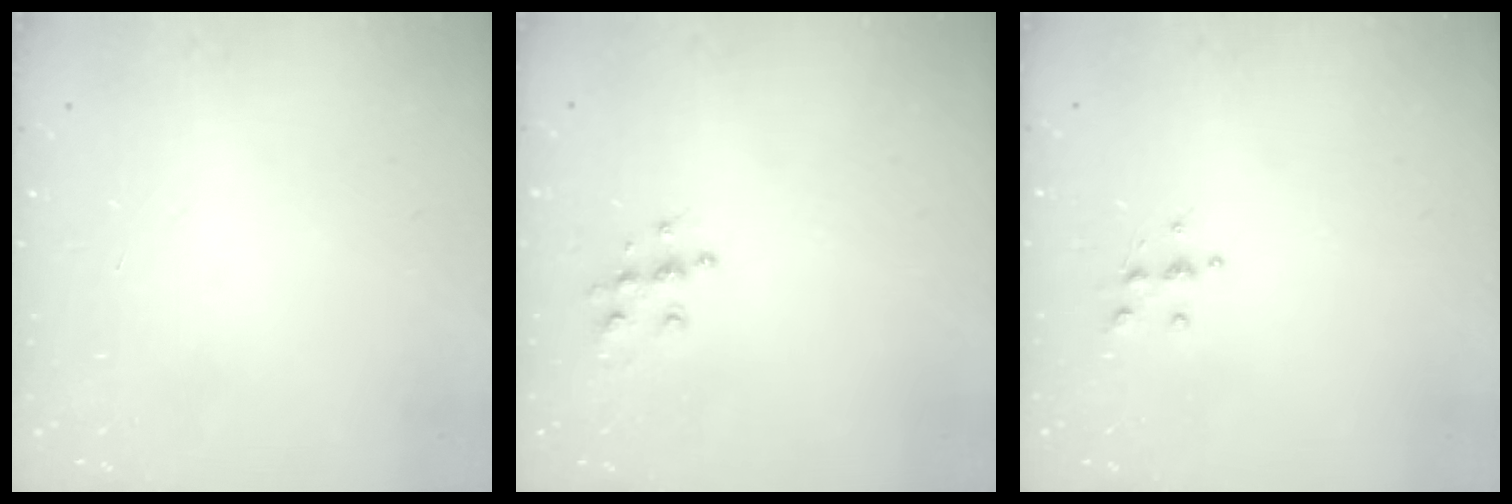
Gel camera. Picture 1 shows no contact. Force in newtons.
{"total": 6.3, "press": 6.3, "slide": 0.3}
{"total": 4.3, "press": 4.3, "slide": 0.5}